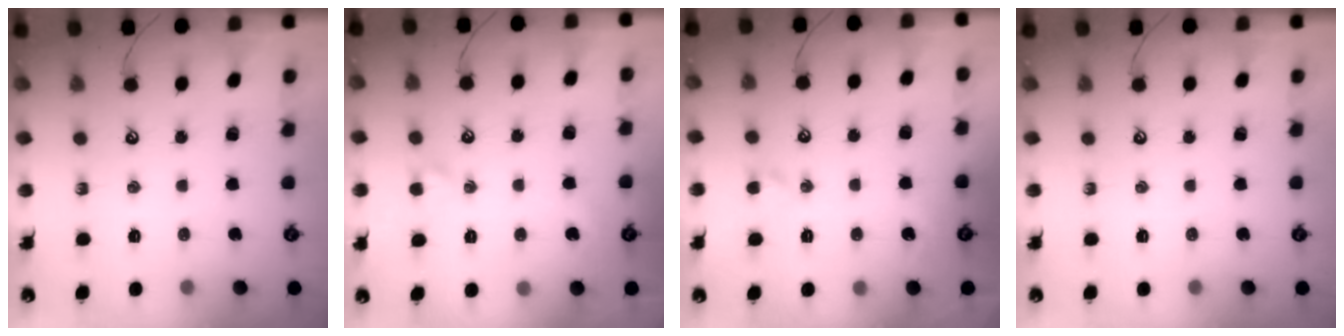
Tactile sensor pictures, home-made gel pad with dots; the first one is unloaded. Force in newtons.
{"total": 1.9, "press": 1.9, "slide": 0.5}
{"total": 1.7, "press": 1.6, "slide": 0.5}
{"total": 0.0}